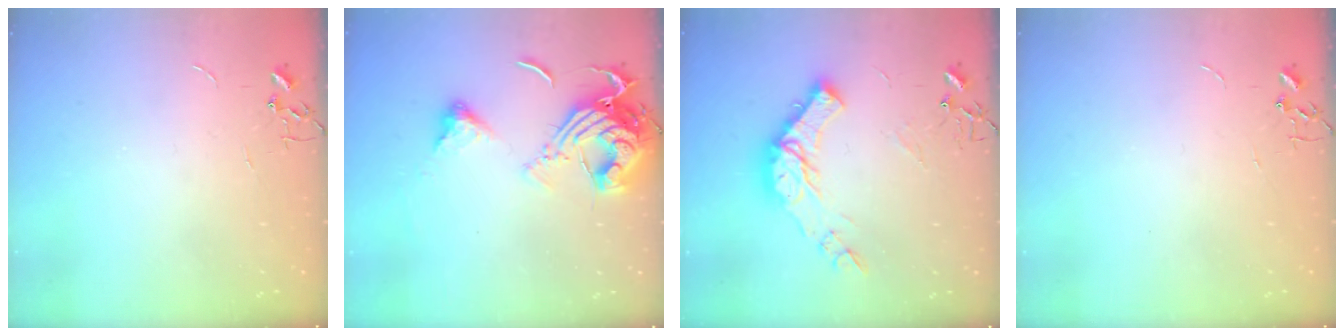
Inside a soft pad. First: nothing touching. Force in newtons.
{"total": 14.8, "press": 14.7, "slide": 1.8}
{"total": 16.5, "press": 16.5, "slide": 1.5}
{"total": 0.0}